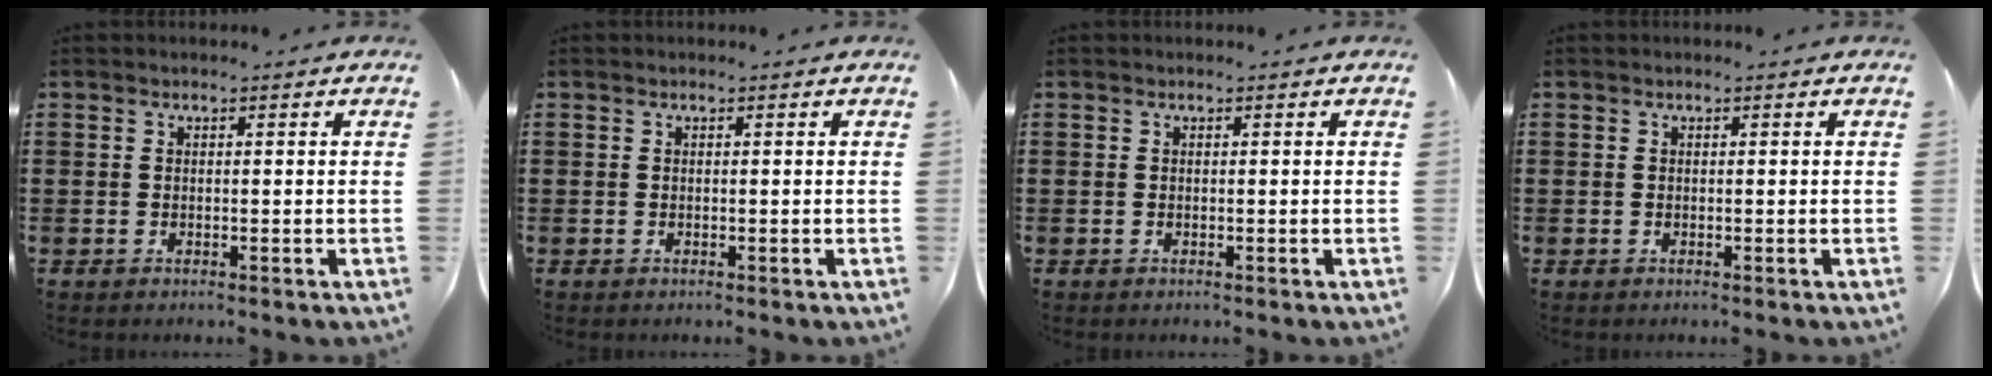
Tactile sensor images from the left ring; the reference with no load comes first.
{"total": 0.0}
{"total": 0.0}
{"total": 0.0}